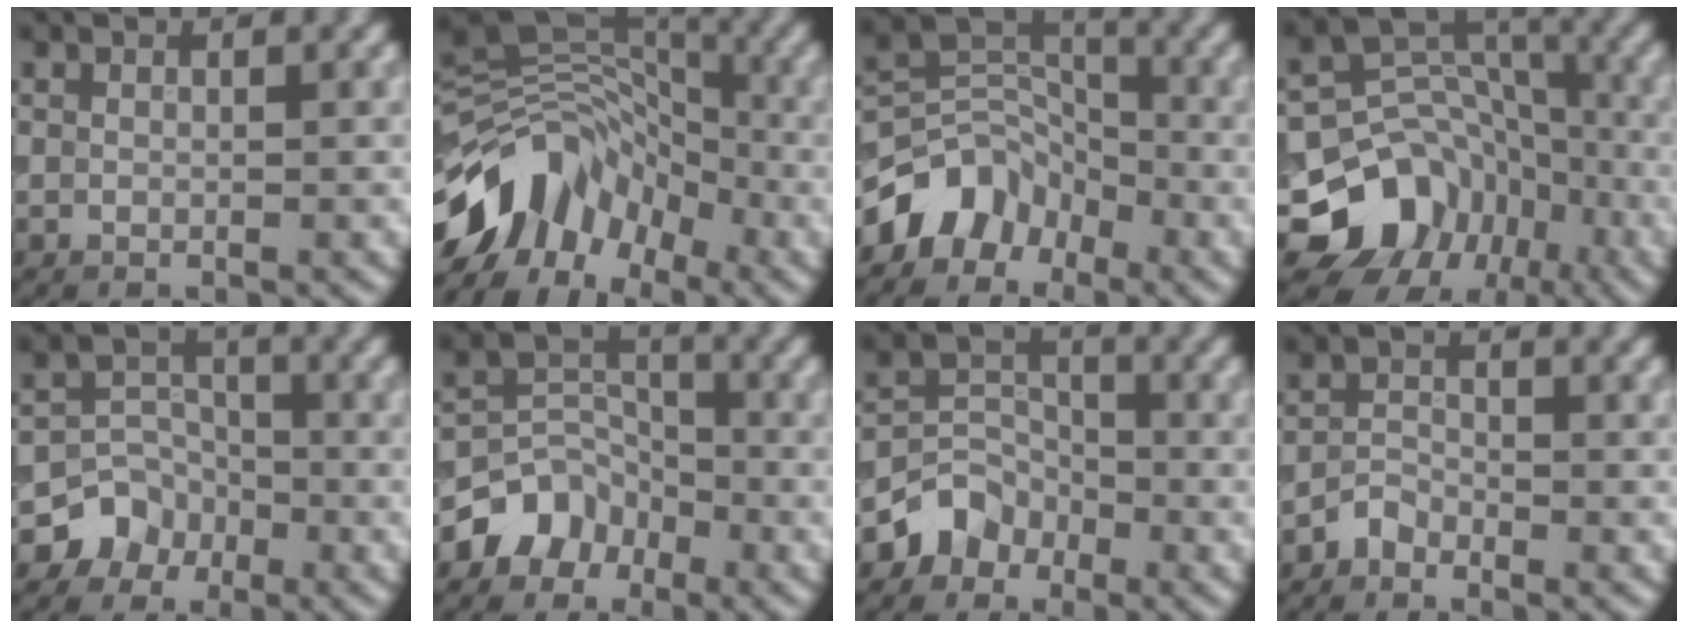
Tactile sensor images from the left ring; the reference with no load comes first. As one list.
[{"total": 10.0, "force": [-5.3, 6.5, 5.4], "torque": [-0.086, 0.014, -0.114]}, {"total": 5.0, "force": [-3.2, 3.5, 1.7], "torque": [-0.011, 0.008, -0.066]}, {"total": 10.7, "force": [-5.2, 8.7, 3.6], "torque": [-0.069, 0.010, -0.093]}, {"total": 4.1, "force": [-2.5, 3.2, 0.4], "torque": [0.022, 0.014, -0.050]}, {"total": 4.2, "force": [-2.7, 3.1, 1.0], "torque": [-0.010, 0.009, -0.054]}, {"total": 3.2, "force": [-2.1, 2.4, 0.5], "torque": [0.001, 0.011, -0.042]}, {"total": 1.5, "force": [-1.3, 0.7, 0.4], "torque": [-0.004, 0.010, -0.030]}]